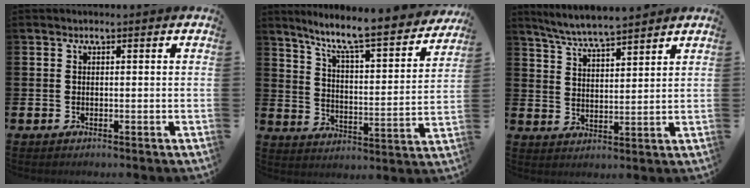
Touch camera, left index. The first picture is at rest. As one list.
[{"total": 8.1, "force": [7.2, 0.6, 3.7], "torque": [-0.091, -0.062, 0.114]}, {"total": 5.9, "force": [5.7, 0.1, 1.5], "torque": [-0.049, -0.030, 0.102]}]